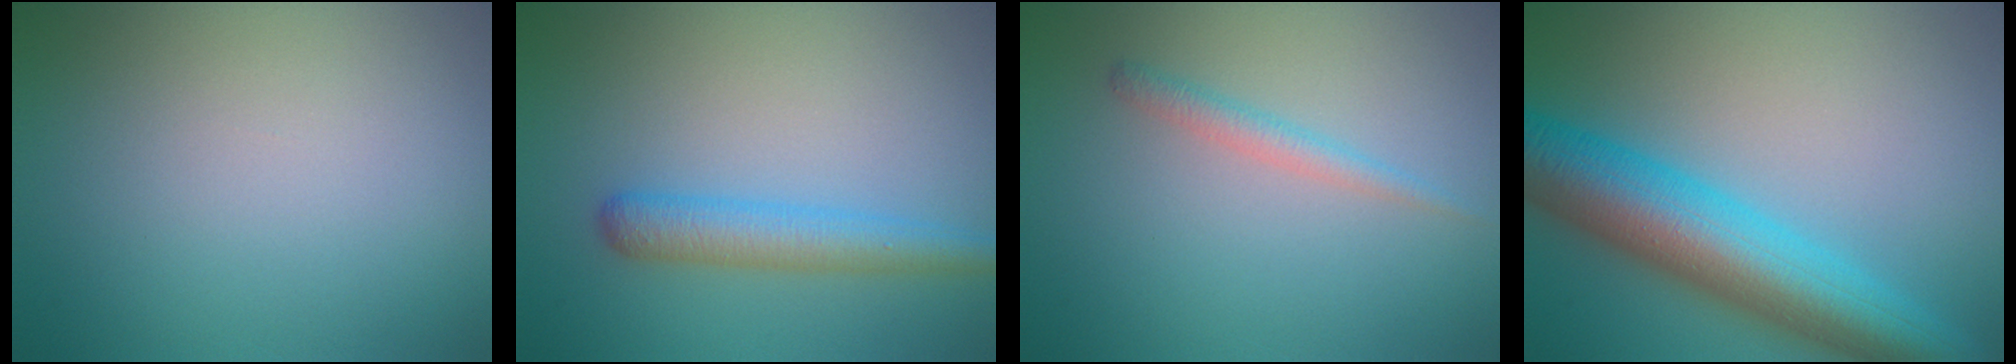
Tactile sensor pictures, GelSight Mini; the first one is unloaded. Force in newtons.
{"total": 3.4, "press": 3.4, "slide": 0.2}
{"total": 1.5, "press": 1.5, "slide": 0.0}
{"total": 9.8, "press": 9.8, "slide": 0.2}